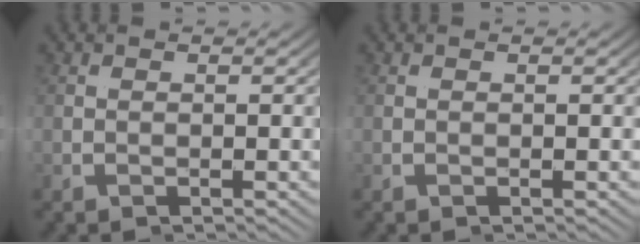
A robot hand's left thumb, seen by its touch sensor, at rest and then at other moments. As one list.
[{"total": 0.0}]